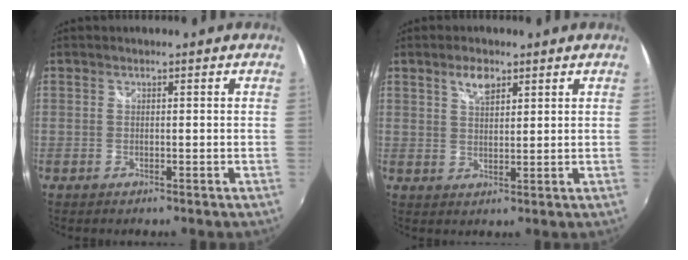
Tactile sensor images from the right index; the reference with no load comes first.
{"total": 4.0, "force": [2.5, 1.8, 2.6], "torque": [-0.043, 0.007, 0.046]}